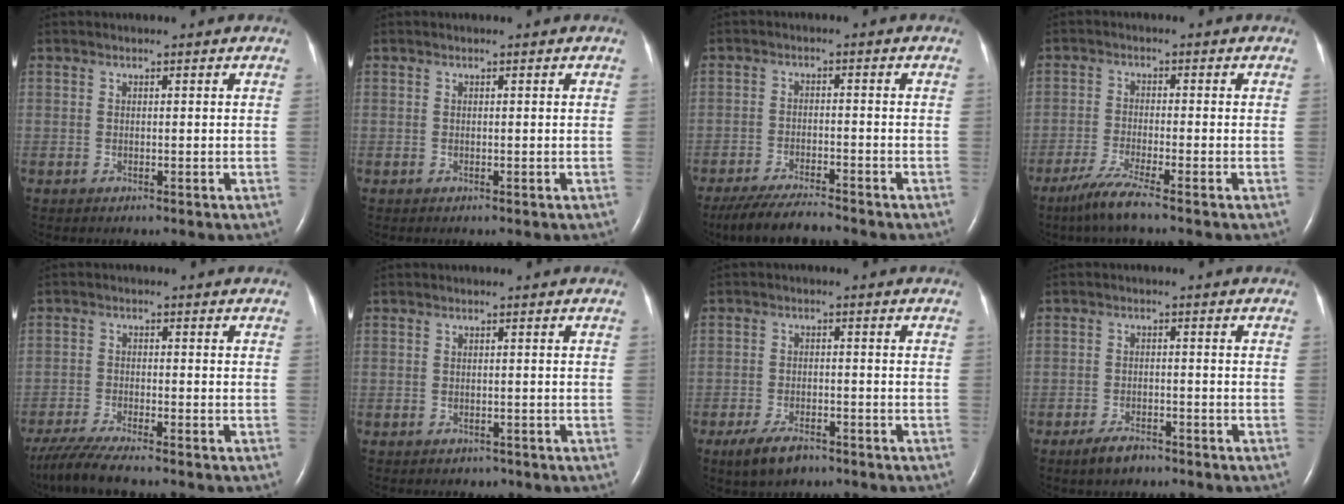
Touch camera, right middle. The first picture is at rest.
{"total": 0.0}
{"total": 7.3, "force": [-6.6, 0.4, 3.1], "torque": [-0.053, -0.021, -0.115]}
{"total": 4.8, "force": [-3.5, -0.6, 3.2], "torque": [-0.076, -0.018, -0.075]}
{"total": 6.9, "force": [-5.8, -0.1, 3.7], "torque": [-0.069, -0.025, -0.104]}
{"total": 1.3, "force": [-1.1, 0.7, 0.0], "torque": [-0.006, 0.000, -0.014]}
{"total": 5.3, "force": [-3.7, 2.0, 3.1], "torque": [-0.071, -0.007, -0.061]}
{"total": 3.6, "force": [-2.8, 1.3, 1.9], "torque": [-0.047, -0.005, -0.045]}